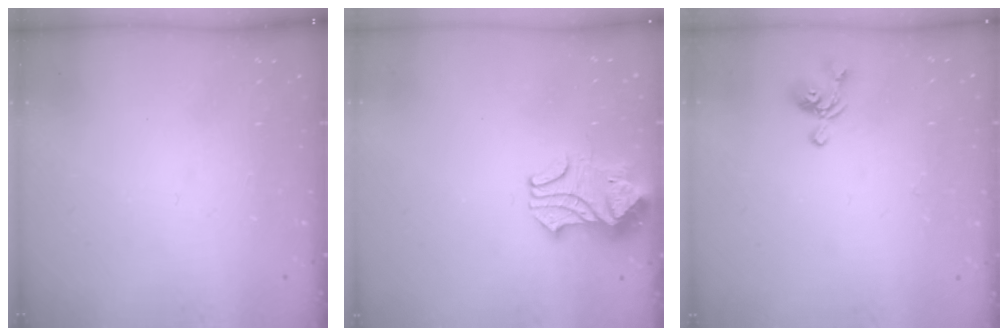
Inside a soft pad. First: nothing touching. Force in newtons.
{"total": 2.4, "press": 2.2, "slide": 1.0}
{"total": 2.8, "press": 2.7, "slide": 0.7}